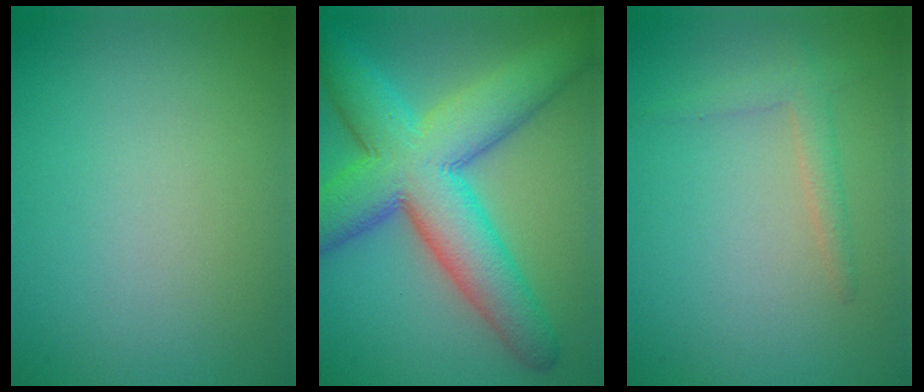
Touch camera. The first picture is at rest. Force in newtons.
{"total": 11.3, "press": 11.3, "slide": 0.3}
{"total": 1.6, "press": 1.6, "slide": 0.0}